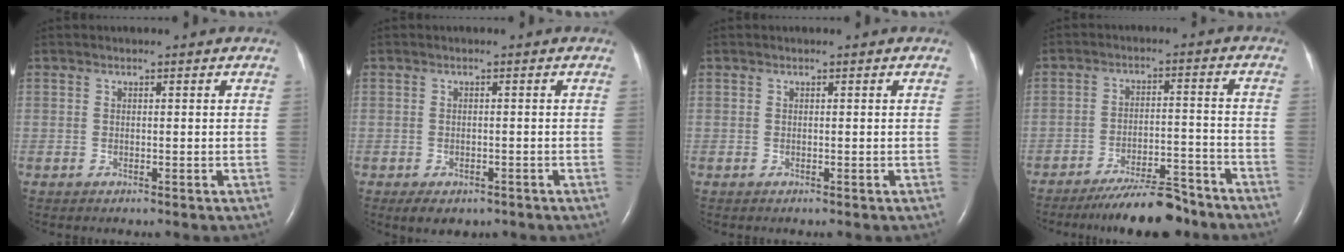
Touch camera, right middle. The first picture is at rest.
{"total": 4.2, "force": [-2.9, 2.4, 2.0], "torque": [-0.022, -0.003, -0.036]}
{"total": 0.0}
{"total": 10.1, "force": [-9.0, 1.5, 4.3], "torque": [-0.061, -0.002, -0.146]}